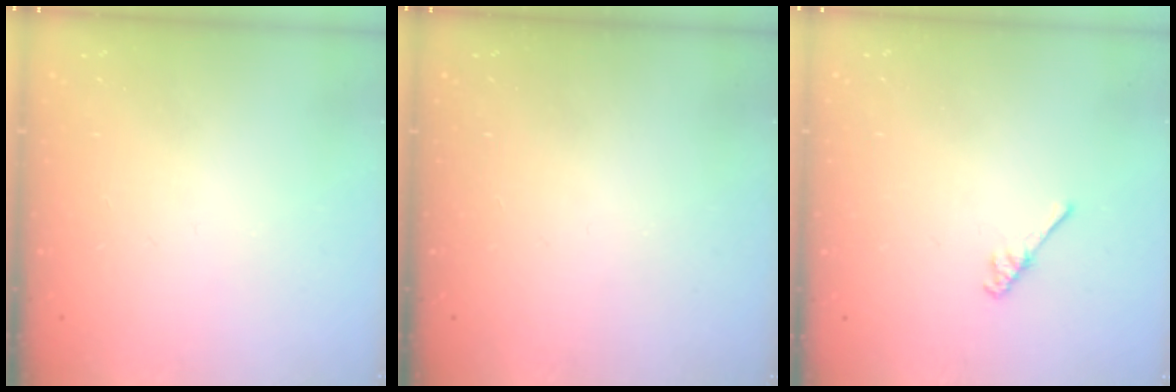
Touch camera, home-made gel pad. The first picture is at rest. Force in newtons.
{"total": 0.0}
{"total": 3.1, "press": 3.1, "slide": 0.5}